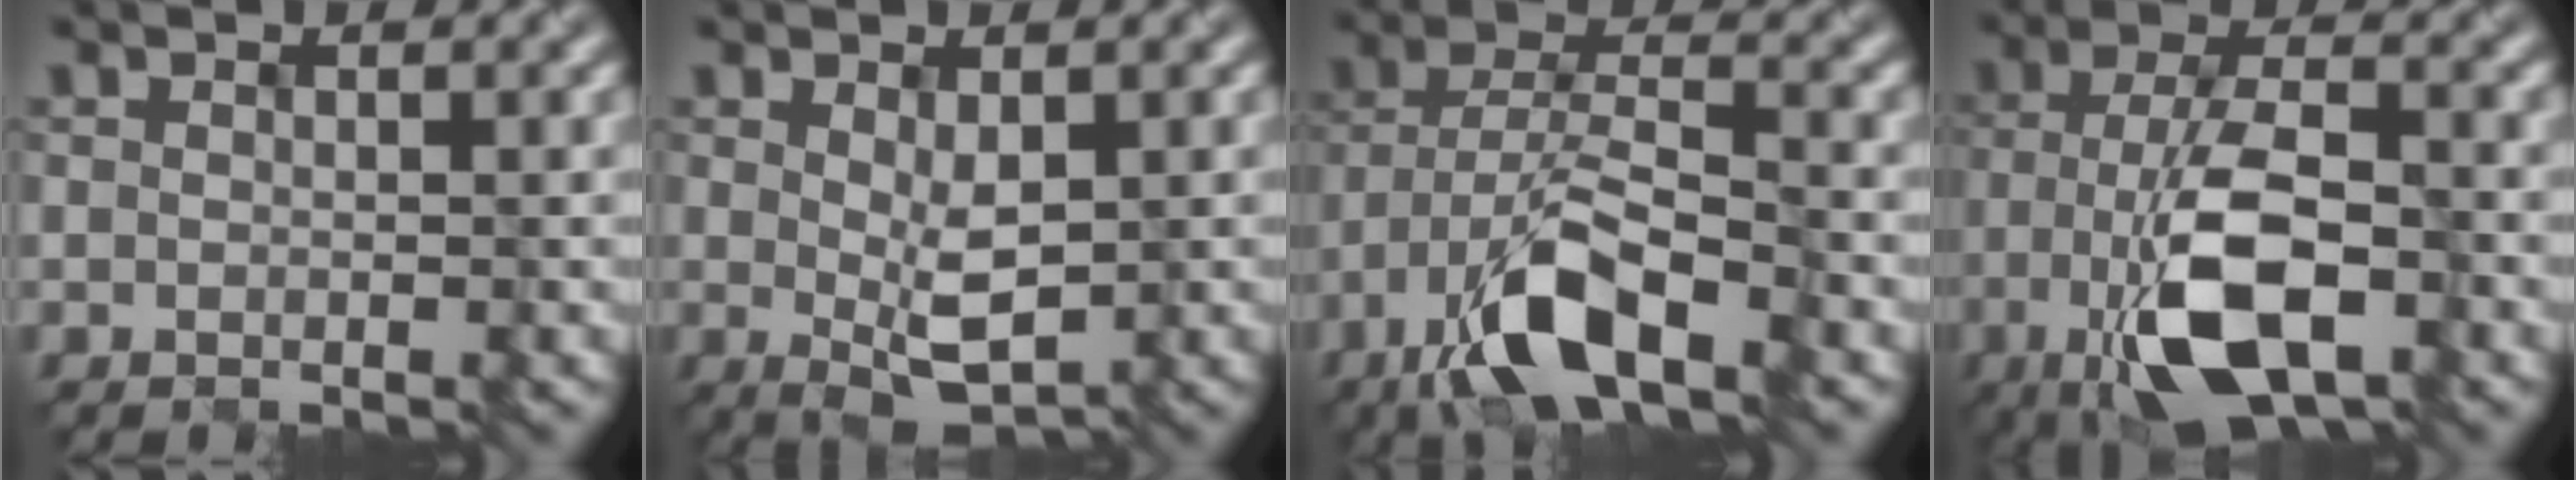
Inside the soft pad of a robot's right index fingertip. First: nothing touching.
{"total": 2.8, "force": [0.0, 1.0, 2.6], "torque": [-0.050, -0.010, 0.007]}
{"total": 8.3, "force": [-5.2, 2.5, 5.9], "torque": [-0.113, 0.003, -0.099]}
{"total": 8.5, "force": [-3.0, 3.2, 7.3], "torque": [-0.139, 0.000, -0.055]}